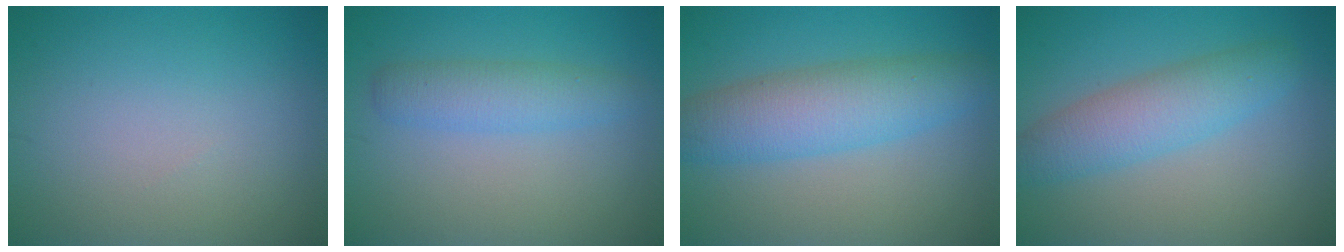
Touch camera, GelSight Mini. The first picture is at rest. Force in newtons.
{"total": 2.9, "press": 2.9, "slide": 0.1}
{"total": 6.0, "press": 6.0, "slide": 0.1}
{"total": 4.6, "press": 4.6, "slide": 0.1}